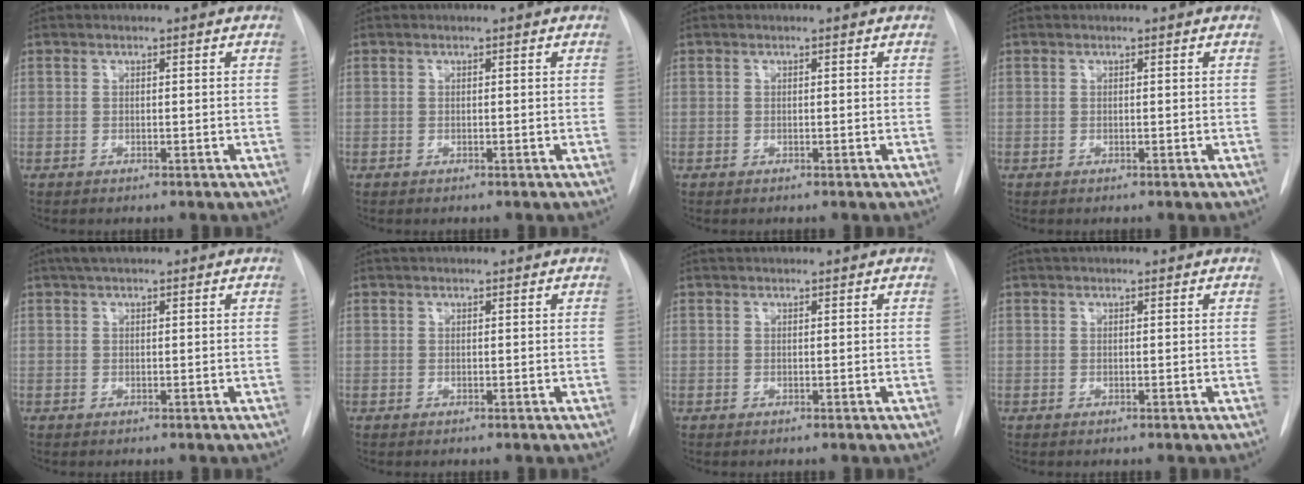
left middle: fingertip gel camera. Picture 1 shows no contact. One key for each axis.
{"total": 0.0}
{"total": 0.0}
{"total": 0.0}
{"total": 3.2, "fx": 2.4, "fy": 1.0, "fz": 1.8, "tx": -0.032, "ty": 0.020, "tz": 0.040}
{"total": 3.1, "fx": 2.8, "fy": 0.8, "fz": 1.1, "tx": -0.013, "ty": 0.032, "tz": 0.040}
{"total": 2.4, "fx": 2.2, "fy": 0.4, "fz": 0.7, "tx": -0.007, "ty": 0.028, "tz": 0.034}
{"total": 3.1, "fx": 2.7, "fy": 0.9, "fz": 1.2, "tx": -0.014, "ty": 0.032, "tz": 0.041}